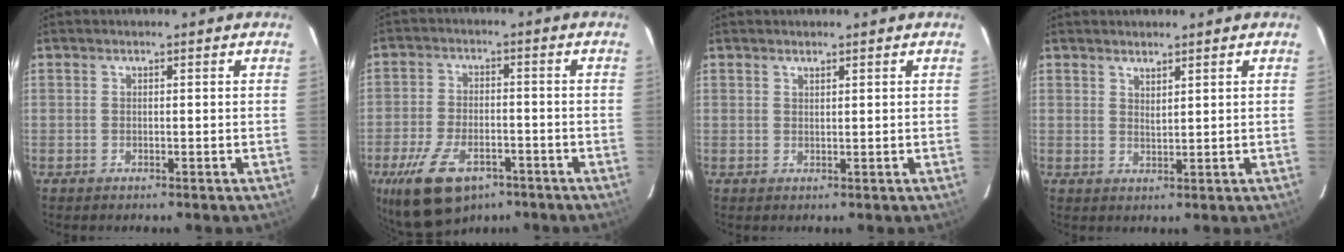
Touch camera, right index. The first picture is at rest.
{"total": 13.8, "force": [-8.3, 6.9, 8.6], "torque": [-0.191, -0.023, -0.142]}
{"total": 0.8, "force": [0.7, 0.2, 0.3], "torque": [-0.005, 0.001, 0.013]}
{"total": 2.0, "force": [1.7, 0.4, 0.9], "torque": [-0.015, -0.001, 0.030]}